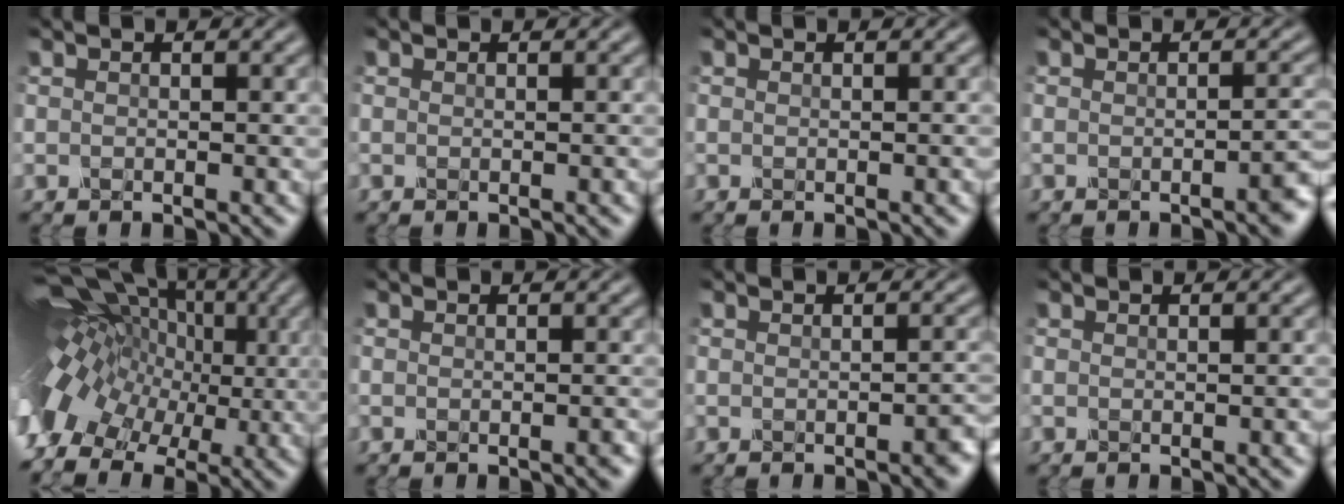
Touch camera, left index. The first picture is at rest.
{"total": 0.6, "force": [-0.1, 0.2, 0.5], "torque": [-0.003, -0.003, -0.001]}
{"total": 0.9, "force": [-0.2, 0.4, 0.8], "torque": [-0.003, -0.002, -0.002]}
{"total": 2.6, "force": [-1.2, 0.8, 2.1], "torque": [-0.017, 0.003, -0.022]}
{"total": 11.0, "force": [0.5, 8.3, 7.2], "torque": [-0.123, 0.012, 0.004]}
{"total": 1.5, "force": [-0.5, 0.7, 1.2], "torque": [0.001, 0.006, -0.010]}
{"total": 2.0, "force": [-1.1, 0.5, 1.6], "torque": [-0.018, 0.002, -0.017]}
{"total": 1.5, "force": [-0.2, 0.7, 1.3], "torque": [0.000, 0.003, -0.004]}